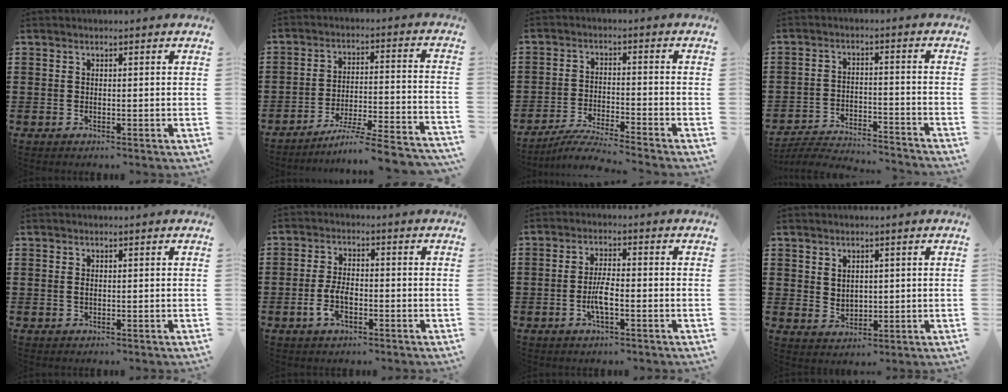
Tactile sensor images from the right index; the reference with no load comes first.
{"total": 7.0, "force": [-6.1, -0.5, 3.4], "torque": [-0.052, -0.011, -0.118]}
{"total": 4.9, "force": [-4.6, -0.5, 1.5], "torque": [-0.041, -0.016, -0.092]}
{"total": 4.8, "force": [-4.7, 0.0, 0.8], "torque": [-0.025, -0.003, -0.097]}
{"total": 0.7, "force": [0.0, 0.2, 0.7], "torque": [-0.016, -0.004, 0.001]}
{"total": 5.0, "force": [-1.7, 2.4, 4.0], "torque": [-0.089, 0.000, -0.036]}
{"total": 4.2, "force": [-1.3, 1.1, 3.8], "torque": [-0.087, -0.003, -0.030]}
{"total": 2.2, "force": [1.4, 1.5, 0.7], "torque": [-0.012, 0.001, 0.026]}